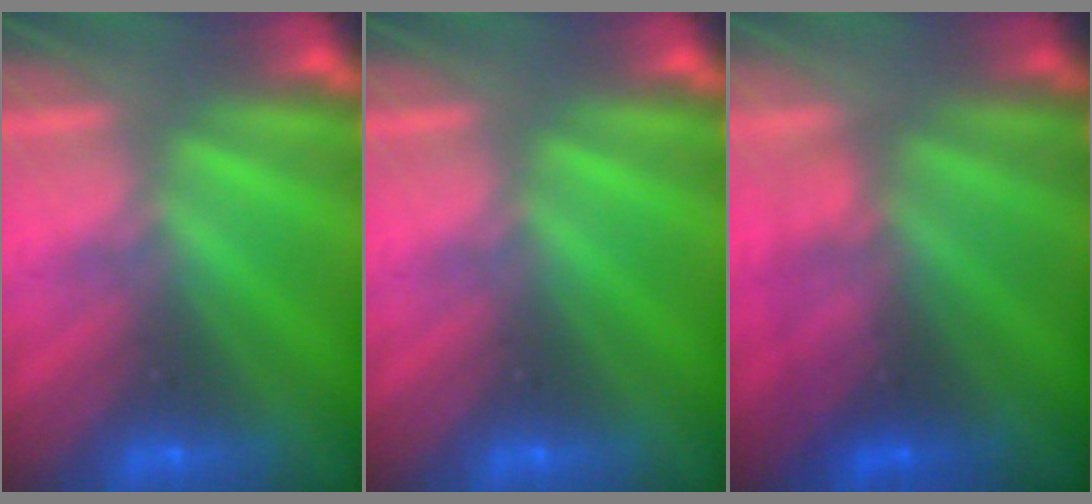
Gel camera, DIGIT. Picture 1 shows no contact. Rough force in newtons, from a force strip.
{"total": 0.0}
{"total": 3.6}